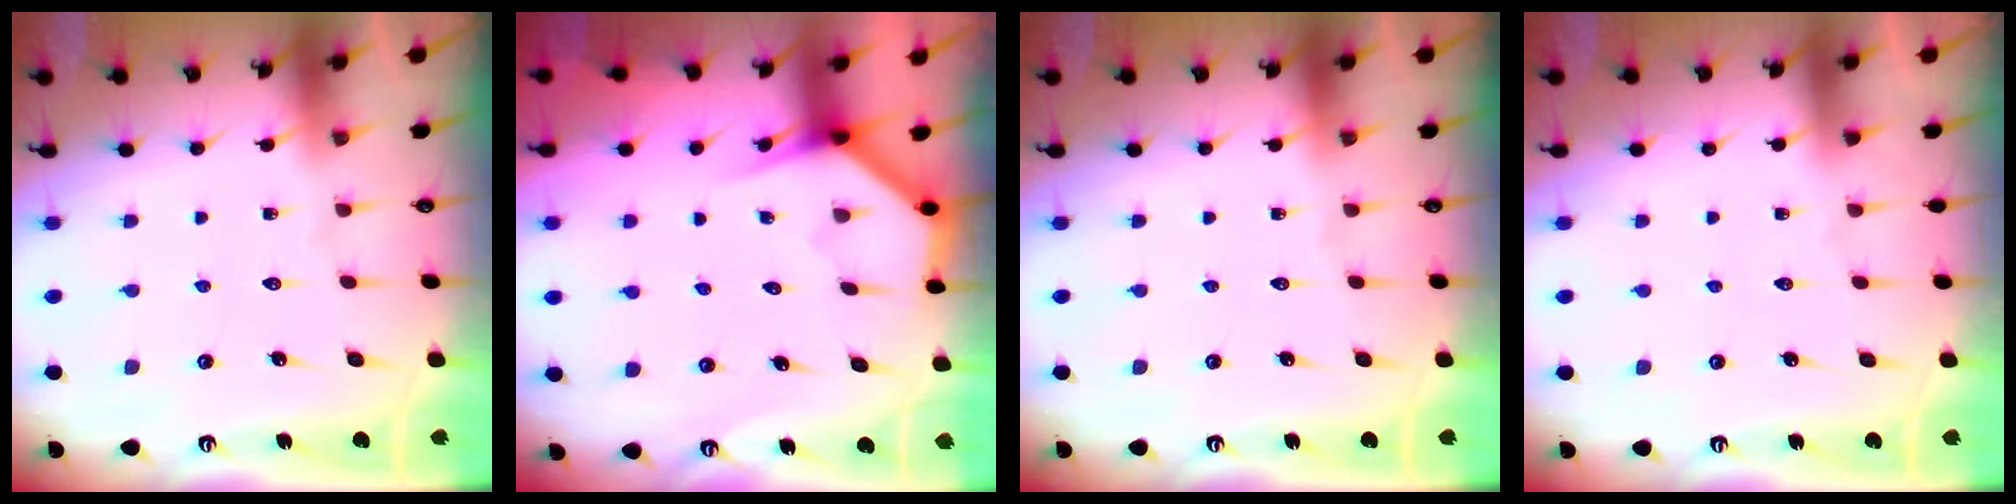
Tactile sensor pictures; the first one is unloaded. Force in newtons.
{"total": 3.9, "press": 3.8, "slide": 0.3}
{"total": 0.0}
{"total": 0.0}